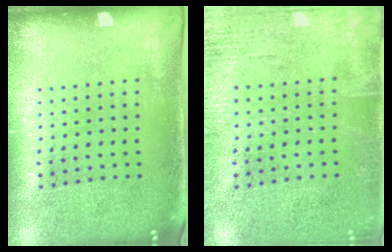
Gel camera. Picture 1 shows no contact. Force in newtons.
{"total": 2.4, "press": 2.4, "slide": 0.3}